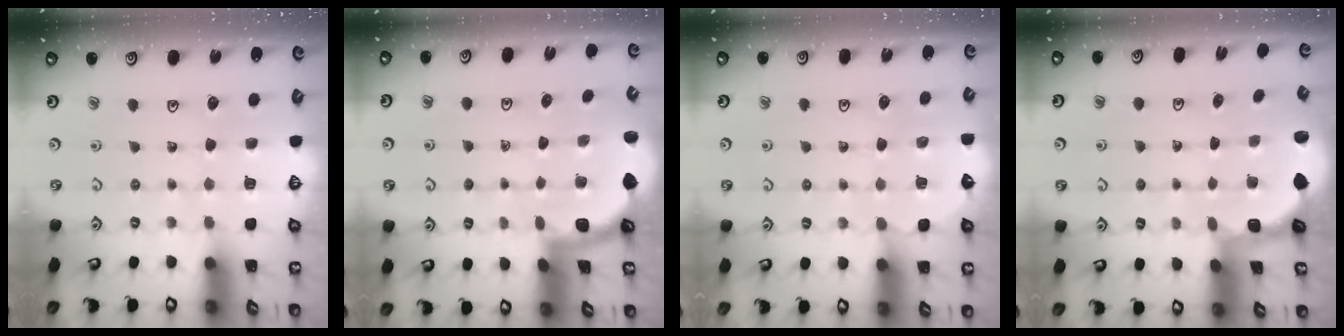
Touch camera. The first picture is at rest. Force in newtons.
{"total": 1.9, "press": 1.9, "slide": 0.0}
{"total": 4.6, "press": 4.2, "slide": 1.8}
{"total": 1.8, "press": 1.6, "slide": 0.7}